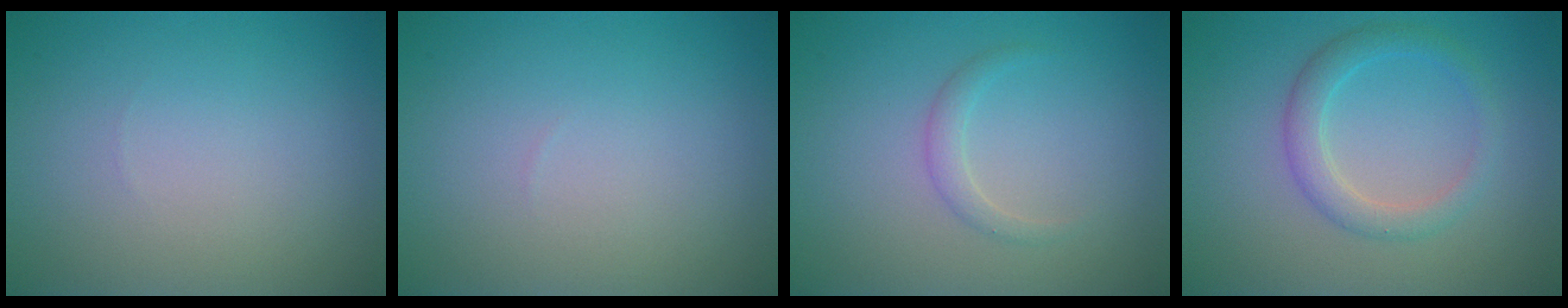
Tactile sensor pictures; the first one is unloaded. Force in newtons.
{"total": 0.0}
{"total": 1.2, "press": 1.2, "slide": 0.0}
{"total": 2.7, "press": 2.7, "slide": 0.1}